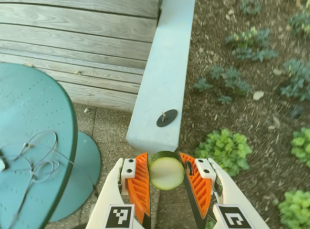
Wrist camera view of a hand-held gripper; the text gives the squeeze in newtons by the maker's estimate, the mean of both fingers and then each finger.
{"total": 11.0, "left": 10.9, "right": 11.1}